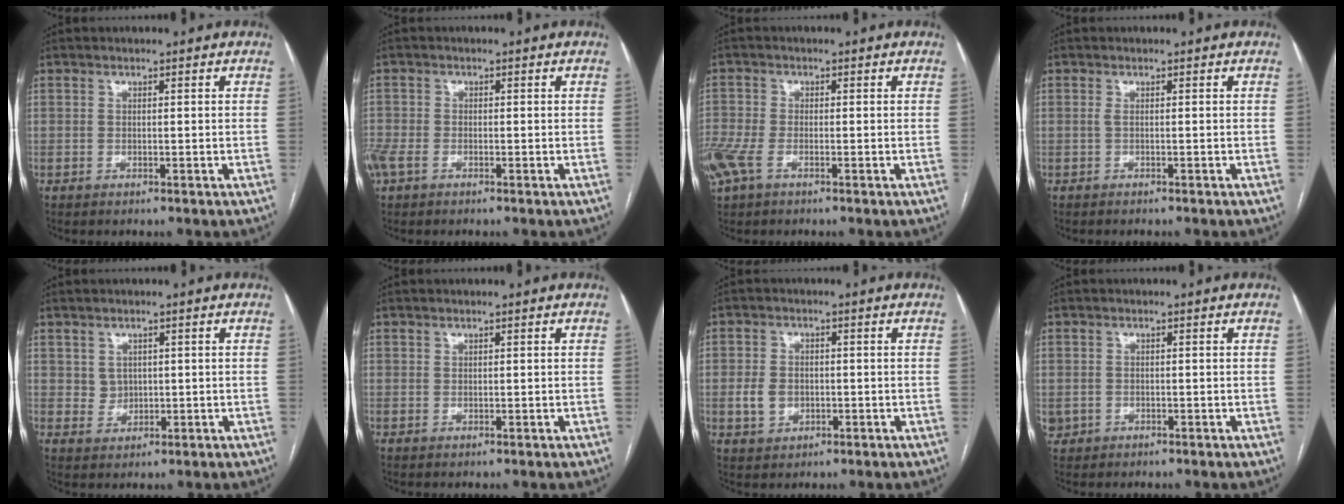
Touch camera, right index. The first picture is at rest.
{"total": 4.5, "force": [-2.1, 2.9, 2.8], "torque": [-0.080, 0.001, -0.036]}
{"total": 6.2, "force": [-2.8, 3.2, 4.5], "torque": [-0.125, 0.001, -0.053]}
{"total": 1.8, "force": [-1.4, -0.2, 1.2], "torque": [-0.016, 0.002, -0.016]}
{"total": 2.5, "force": [0.9, 2.2, 0.6], "torque": [-0.010, 0.002, 0.020]}
{"total": 0.0}
{"total": 4.3, "force": [-0.6, 3.4, 2.5], "torque": [-0.050, 0.009, -0.002]}
{"total": 1.6, "force": [-0.3, 1.6, 0.3], "torque": [-0.005, 0.004, 0.001]}